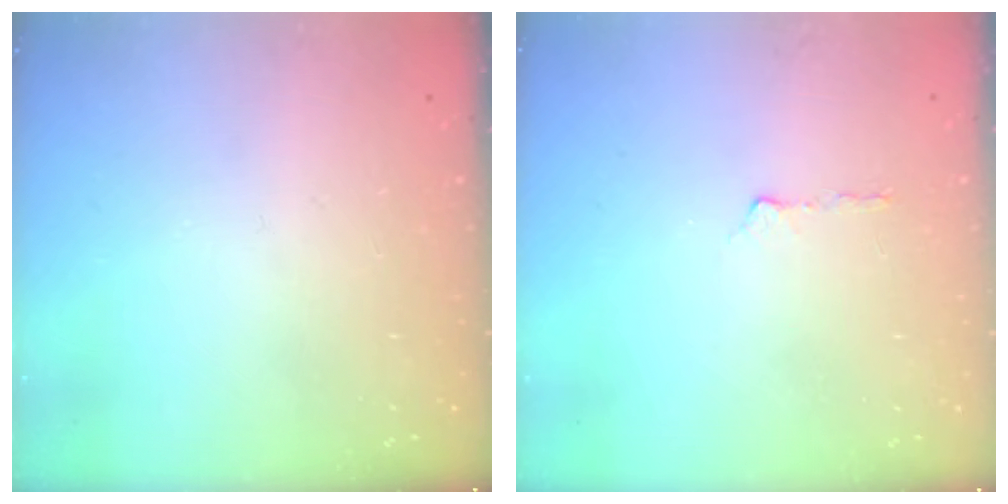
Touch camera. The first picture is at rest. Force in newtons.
{"total": 2.9, "press": 2.8, "slide": 0.8}